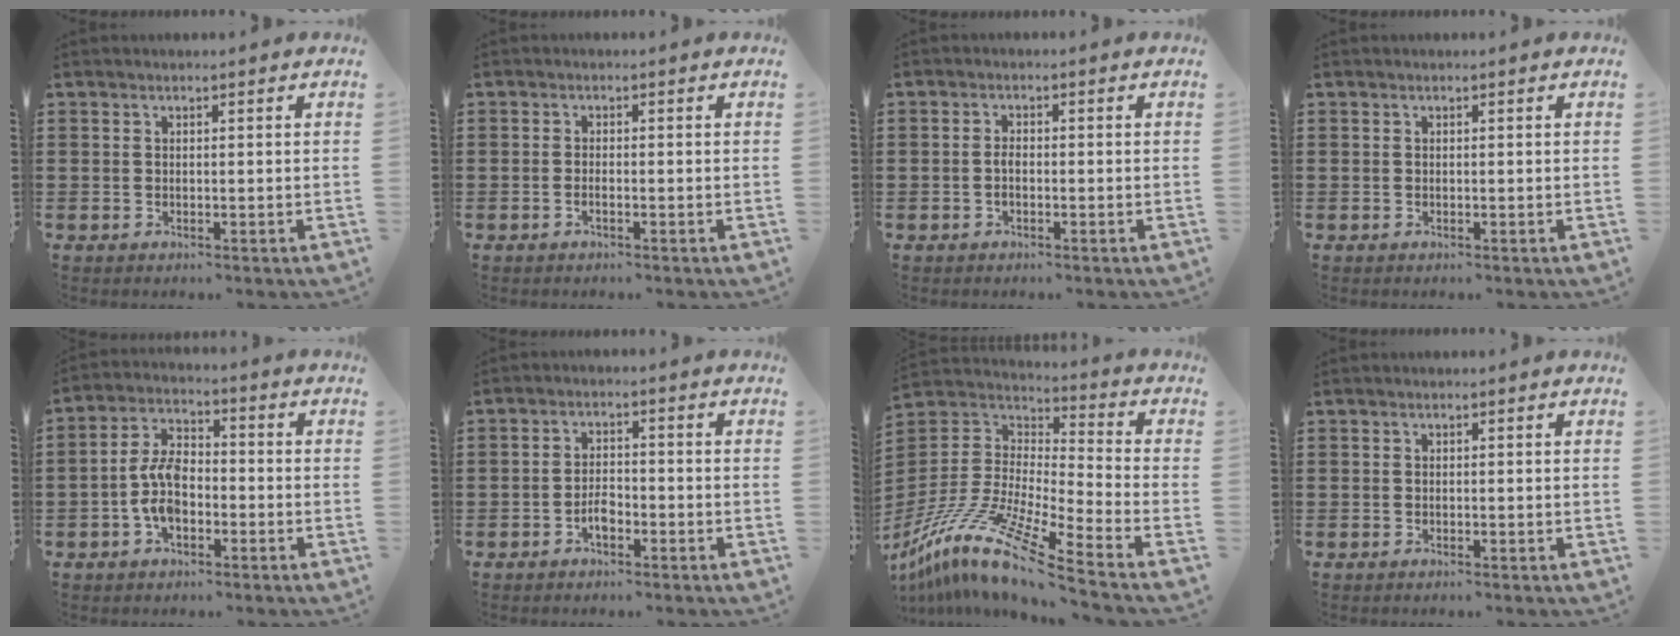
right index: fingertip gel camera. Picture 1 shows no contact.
{"total": 0.9, "force": [-0.5, 0.0, 0.7], "torque": [-0.016, -0.008, -0.006]}
{"total": 1.5, "force": [-0.5, 0.8, 1.2], "torque": [-0.026, -0.003, -0.009]}
{"total": 0.0}
{"total": 6.9, "force": [-2.1, 3.6, 5.4], "torque": [-0.131, -0.002, -0.044]}
{"total": 3.1, "force": [-1.6, 1.4, 2.2], "torque": [-0.052, 0.000, -0.032]}
{"total": 13.5, "force": [-10.3, 0.9, 8.6], "torque": [-0.197, -0.002, -0.207]}
{"total": 0.0}